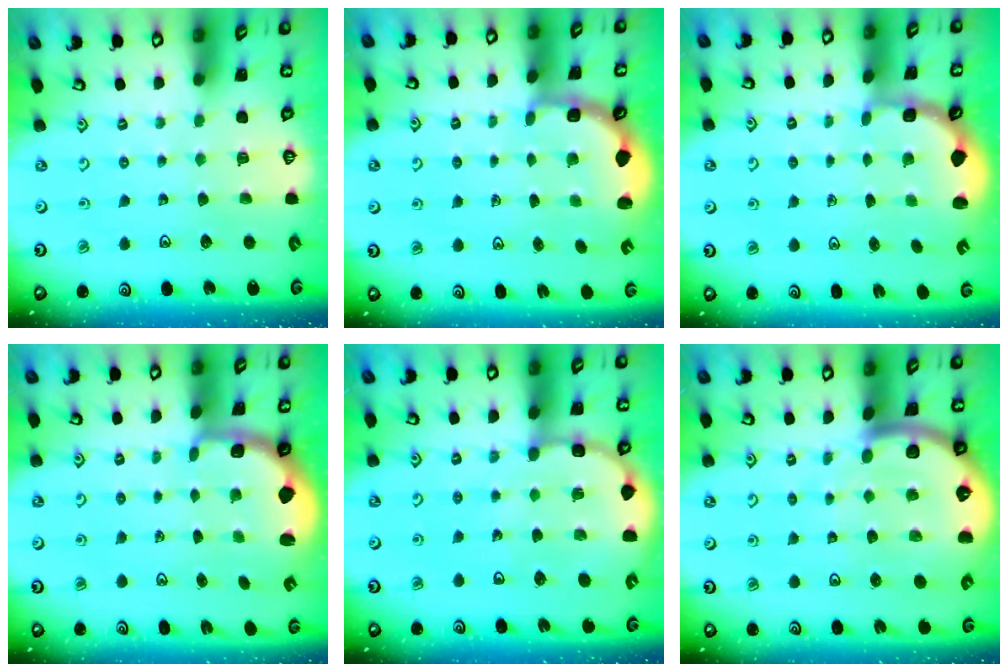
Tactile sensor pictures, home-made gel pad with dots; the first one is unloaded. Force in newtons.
{"total": 3.0, "press": 2.0, "slide": 2.2}
{"total": 2.6, "press": 2.0, "slide": 1.7}
{"total": 2.3, "press": 1.3, "slide": 1.8}
{"total": 8.2, "press": 7.9, "slide": 2.2}
{"total": 8.1, "press": 8.0, "slide": 1.0}